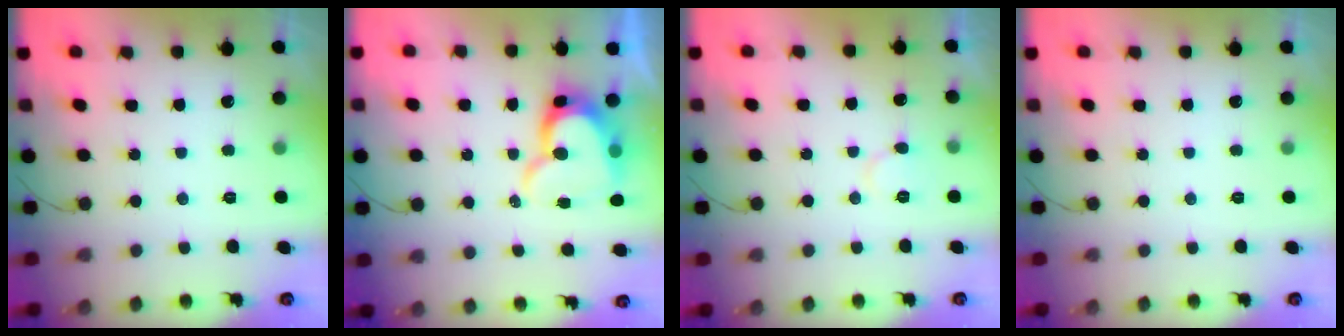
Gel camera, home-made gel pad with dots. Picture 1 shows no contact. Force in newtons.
{"total": 12.6, "press": 12.5, "slide": 1.4}
{"total": 6.5, "press": 6.5, "slide": 0.7}
{"total": 0.0}